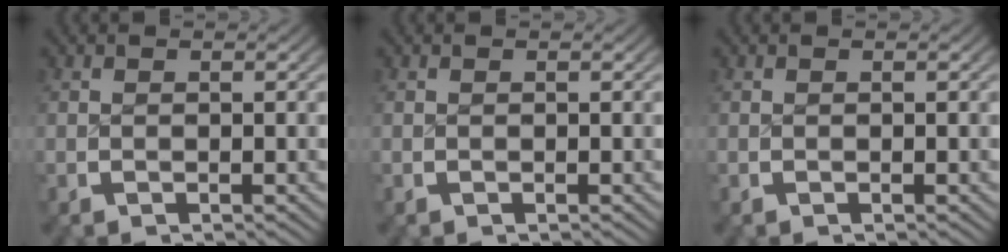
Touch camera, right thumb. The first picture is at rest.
{"total": 0.0}
{"total": 0.0}